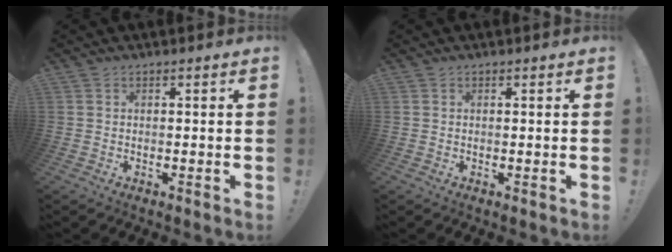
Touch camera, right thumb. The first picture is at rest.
{"total": 0.0}